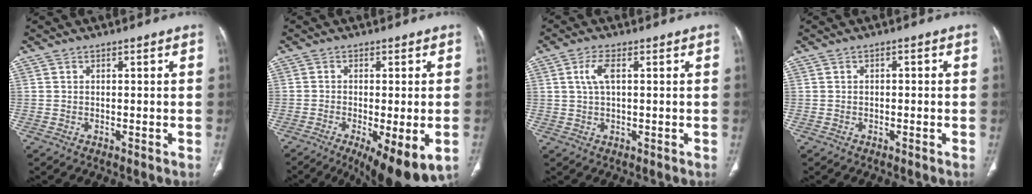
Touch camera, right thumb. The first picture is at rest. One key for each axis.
{"total": 13.1, "fx": -5.9, "fy": 3.8, "fz": 11.1, "tx": -0.153, "ty": -0.013, "tz": -0.082}
{"total": 3.9, "fx": 1.0, "fy": 1.5, "fz": 3.5, "tx": -0.084, "ty": 0.009, "tz": 0.021}
{"total": 0.7, "fx": -0.1, "fy": 0.5, "fz": 0.5, "tx": -0.001, "ty": 0.002, "tz": -0.005}